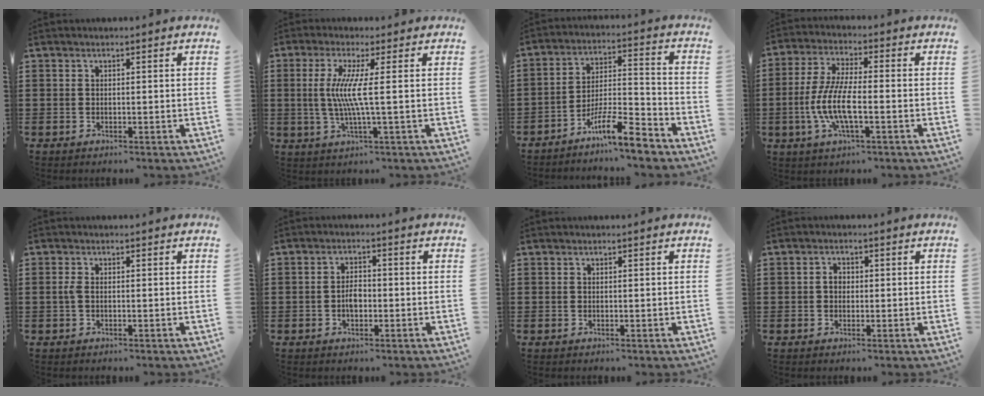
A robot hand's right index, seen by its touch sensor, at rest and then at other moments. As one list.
[{"total": 6.6, "force": [0.3, -0.6, 6.6], "torque": [-0.145, -0.018, -0.007]}, {"total": 9.7, "force": [-7.7, 1.3, 5.8], "torque": [-0.098, 0.016, -0.141]}, {"total": 8.0, "force": [-2.5, 1.9, 7.4], "torque": [-0.172, -0.016, -0.055]}, {"total": 1.3, "force": [-0.2, 0.4, 1.2], "torque": [-0.031, -0.003, -0.007]}, {"total": 2.7, "force": [-0.6, 1.4, 2.3], "torque": [-0.051, 0.002, -0.013]}, {"total": 0.0}, {"total": 1.7, "force": [0.0, 1.2, 1.2], "torque": [-0.024, 0.006, -0.002]}]